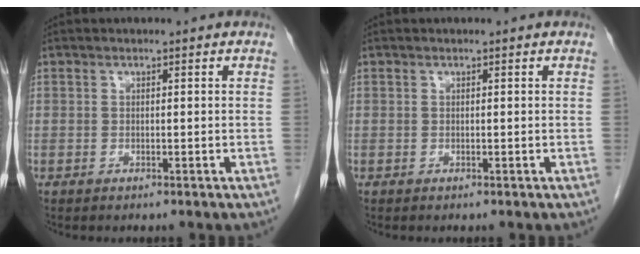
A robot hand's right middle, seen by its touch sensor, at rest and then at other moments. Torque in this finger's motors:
{"motor_torque": [-0.05, 0.10, -0.03, -0.01]}